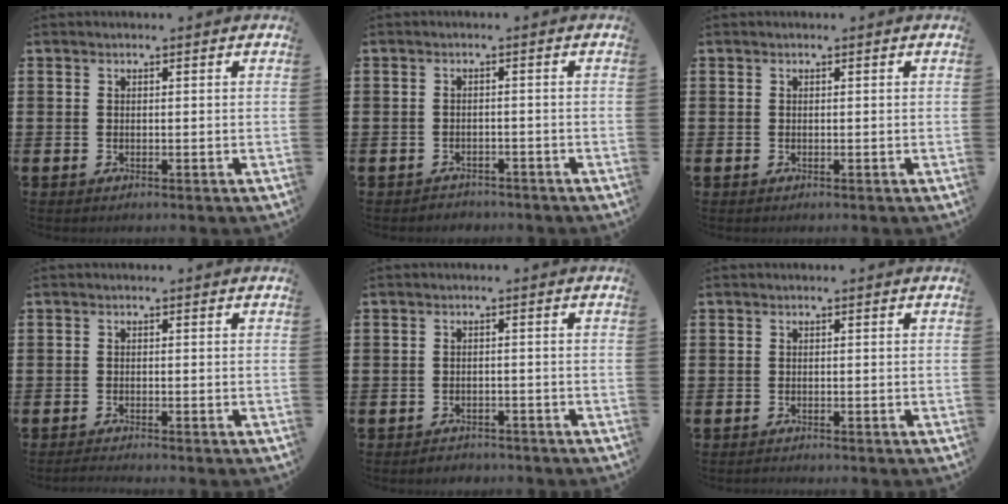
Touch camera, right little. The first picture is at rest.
{"total": 1.3, "force": [-1.2, 0.3, -0.2], "torque": [0.000, 0.005, -0.028]}
{"total": 0.0}
{"total": 0.8, "force": [-0.8, 0.0, 0.4], "torque": [-0.006, -0.002, -0.015]}
{"total": 1.2, "force": [-1.2, 0.2, -0.1], "torque": [-0.002, 0.004, -0.028]}
{"total": 0.0}